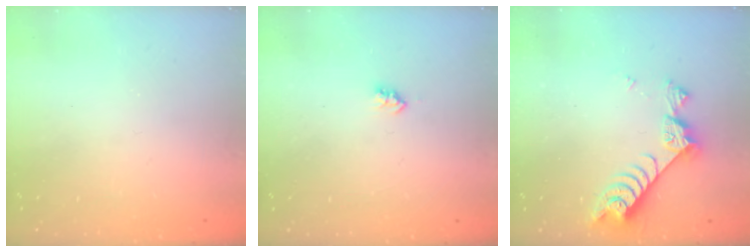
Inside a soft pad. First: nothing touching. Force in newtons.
{"total": 2.6, "press": 2.5, "slide": 0.4}
{"total": 7.7, "press": 7.6, "slide": 1.2}